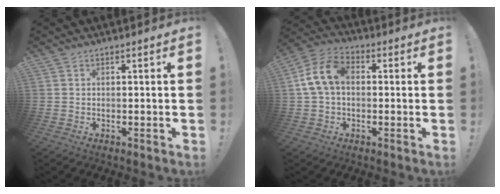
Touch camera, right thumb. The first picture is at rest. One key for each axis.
{"total": 11.2, "fx": 1.3, "fy": 7.3, "fz": 8.4, "tx": -0.162, "ty": 0.014, "tz": 0.028}